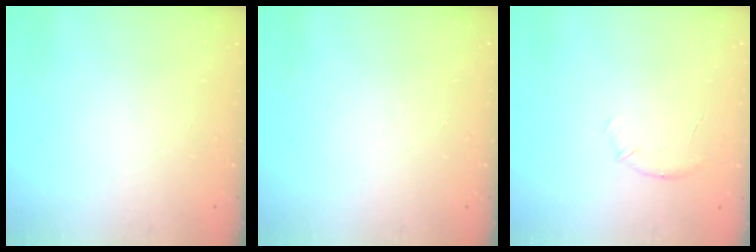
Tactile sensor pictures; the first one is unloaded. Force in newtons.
{"total": 0.0}
{"total": 6.9, "press": 6.7, "slide": 1.8}